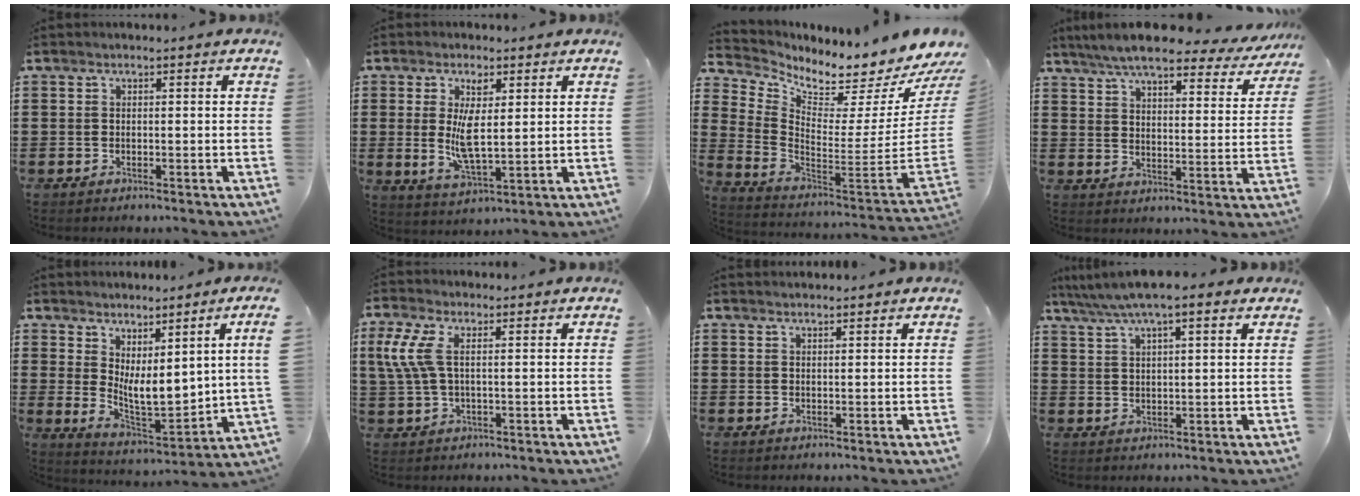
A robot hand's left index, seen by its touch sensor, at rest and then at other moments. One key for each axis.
{"total": 6.7, "fx": 1.6, "fy": 2.7, "fz": 5.9, "tx": -0.102, "ty": 0.000, "tz": 0.026}
{"total": 3.1, "fx": 3.0, "fy": 0.1, "fz": 0.4, "tx": -0.023, "ty": -0.064, "tz": 0.042}
{"total": 7.8, "fx": 6.8, "fy": 0.9, "fz": 3.6, "tx": -0.098, "ty": -0.028, "tz": 0.120}
{"total": 6.4, "fx": 2.4, "fy": 1.5, "fz": 5.7, "tx": -0.119, "ty": -0.030, "tz": 0.040}
{"total": 5.4, "fx": 1.2, "fy": 2.0, "fz": 4.9, "tx": -0.128, "ty": -0.008, "tz": 0.013}
{"total": 1.1, "fx": 1.1, "fy": 0.0, "fz": 0.2, "tx": -0.005, "ty": -0.001, "tz": 0.022}
{"total": 5.9, "fx": 4.4, "fy": 0.8, "fz": 3.8, "tx": -0.084, "ty": -0.005, "tz": 0.077}